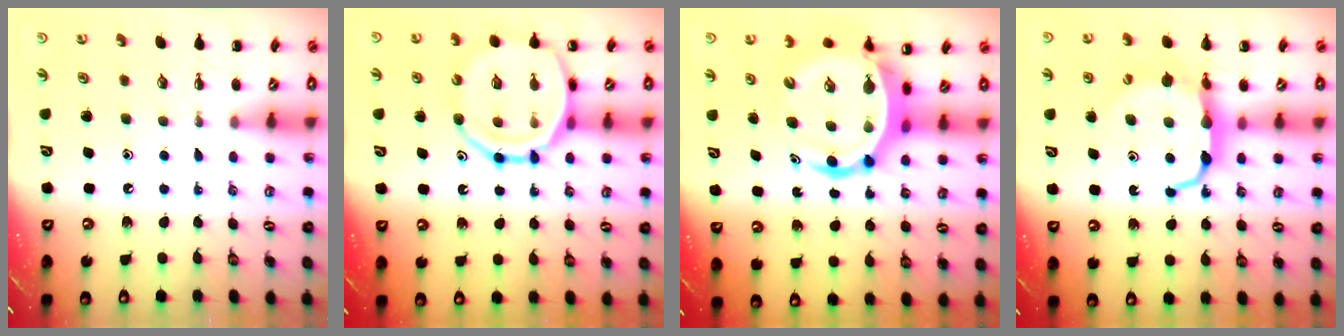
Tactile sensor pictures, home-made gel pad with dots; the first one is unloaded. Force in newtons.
{"total": 16.9, "press": 16.6, "slide": 3.1}
{"total": 10.3, "press": 9.8, "slide": 3.2}
{"total": 8.8, "press": 8.7, "slide": 1.3}